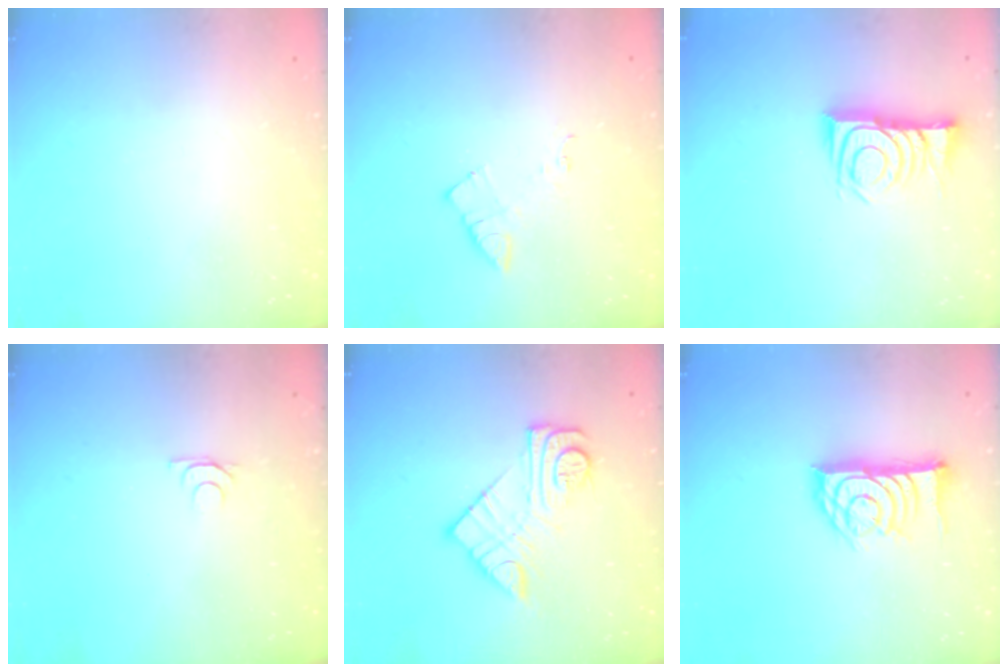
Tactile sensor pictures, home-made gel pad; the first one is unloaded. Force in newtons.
{"total": 5.2, "press": 5.2, "slide": 0.7}
{"total": 11.2, "press": 11.2, "slide": 0.5}
{"total": 4.2, "press": 4.1, "slide": 0.5}
{"total": 12.3, "press": 12.2, "slide": 0.8}
{"total": 15.6, "press": 15.6, "slide": 0.3}